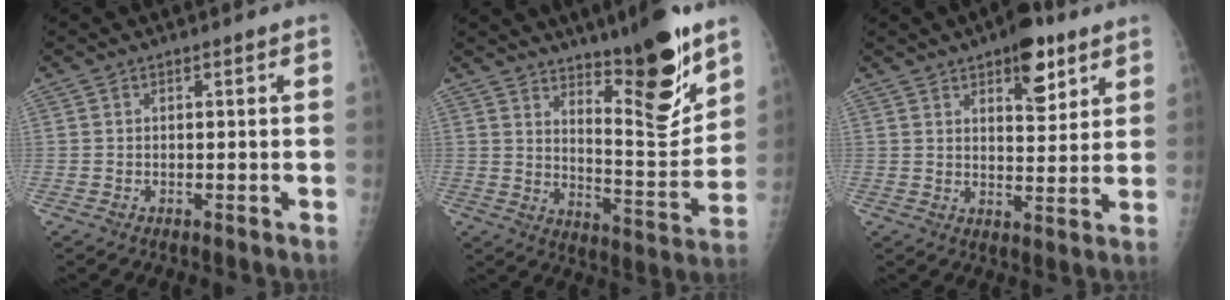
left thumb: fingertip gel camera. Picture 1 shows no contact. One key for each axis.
{"total": 16.3, "fx": 10.9, "fy": 4.0, "fz": 11.4, "tx": -0.130, "ty": -0.090, "tz": 0.178}
{"total": 9.1, "fx": 5.4, "fy": 4.0, "fz": 6.1, "tx": -0.061, "ty": -0.028, "tz": 0.076}